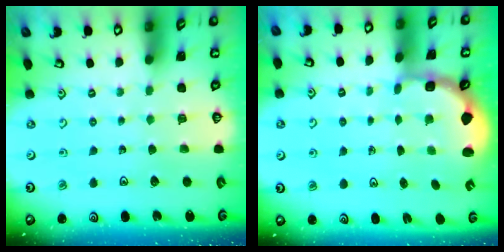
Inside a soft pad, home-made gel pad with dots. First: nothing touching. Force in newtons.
{"total": 2.9, "press": 1.8, "slide": 2.3}